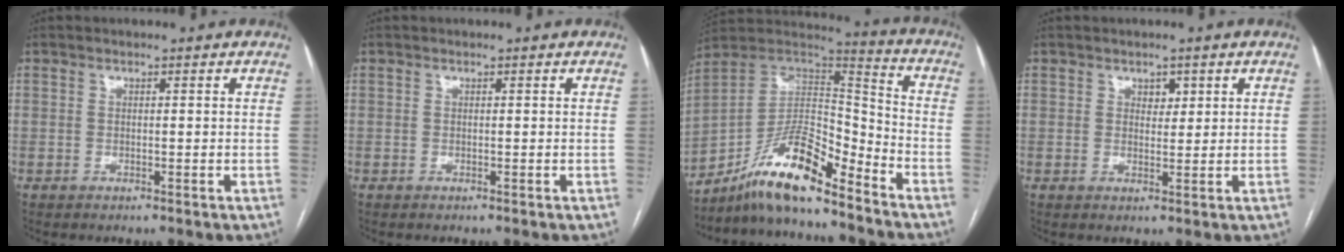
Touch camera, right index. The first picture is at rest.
{"total": 0.0}
{"total": 14.8, "force": [-11.2, 2.8, 9.4], "torque": [-0.160, 0.025, -0.195]}
{"total": 1.9, "force": [1.0, 1.2, 1.1], "torque": [-0.012, 0.000, 0.015]}